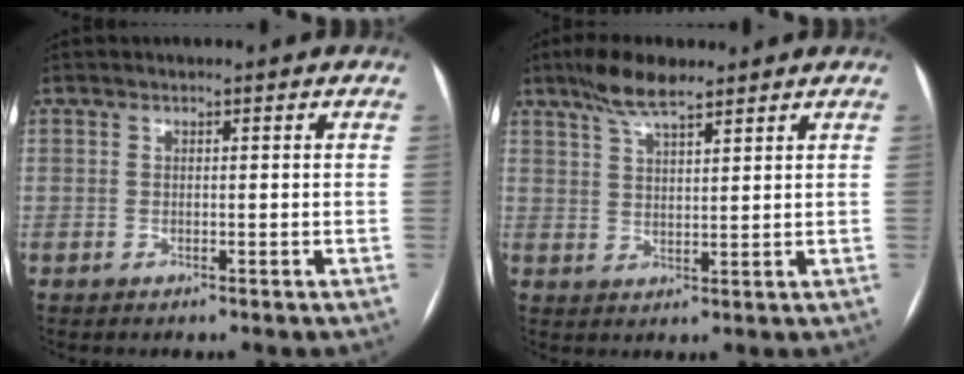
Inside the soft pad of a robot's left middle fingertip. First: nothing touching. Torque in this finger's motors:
{"motor_torque": [0.82, -0.95, 0.50, 0.11]}